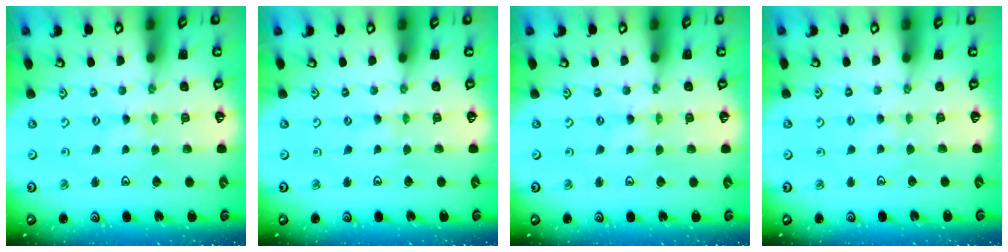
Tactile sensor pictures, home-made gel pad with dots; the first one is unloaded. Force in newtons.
{"total": 0.0}
{"total": 0.0}
{"total": 1.8, "press": 1.8, "slide": 0.3}